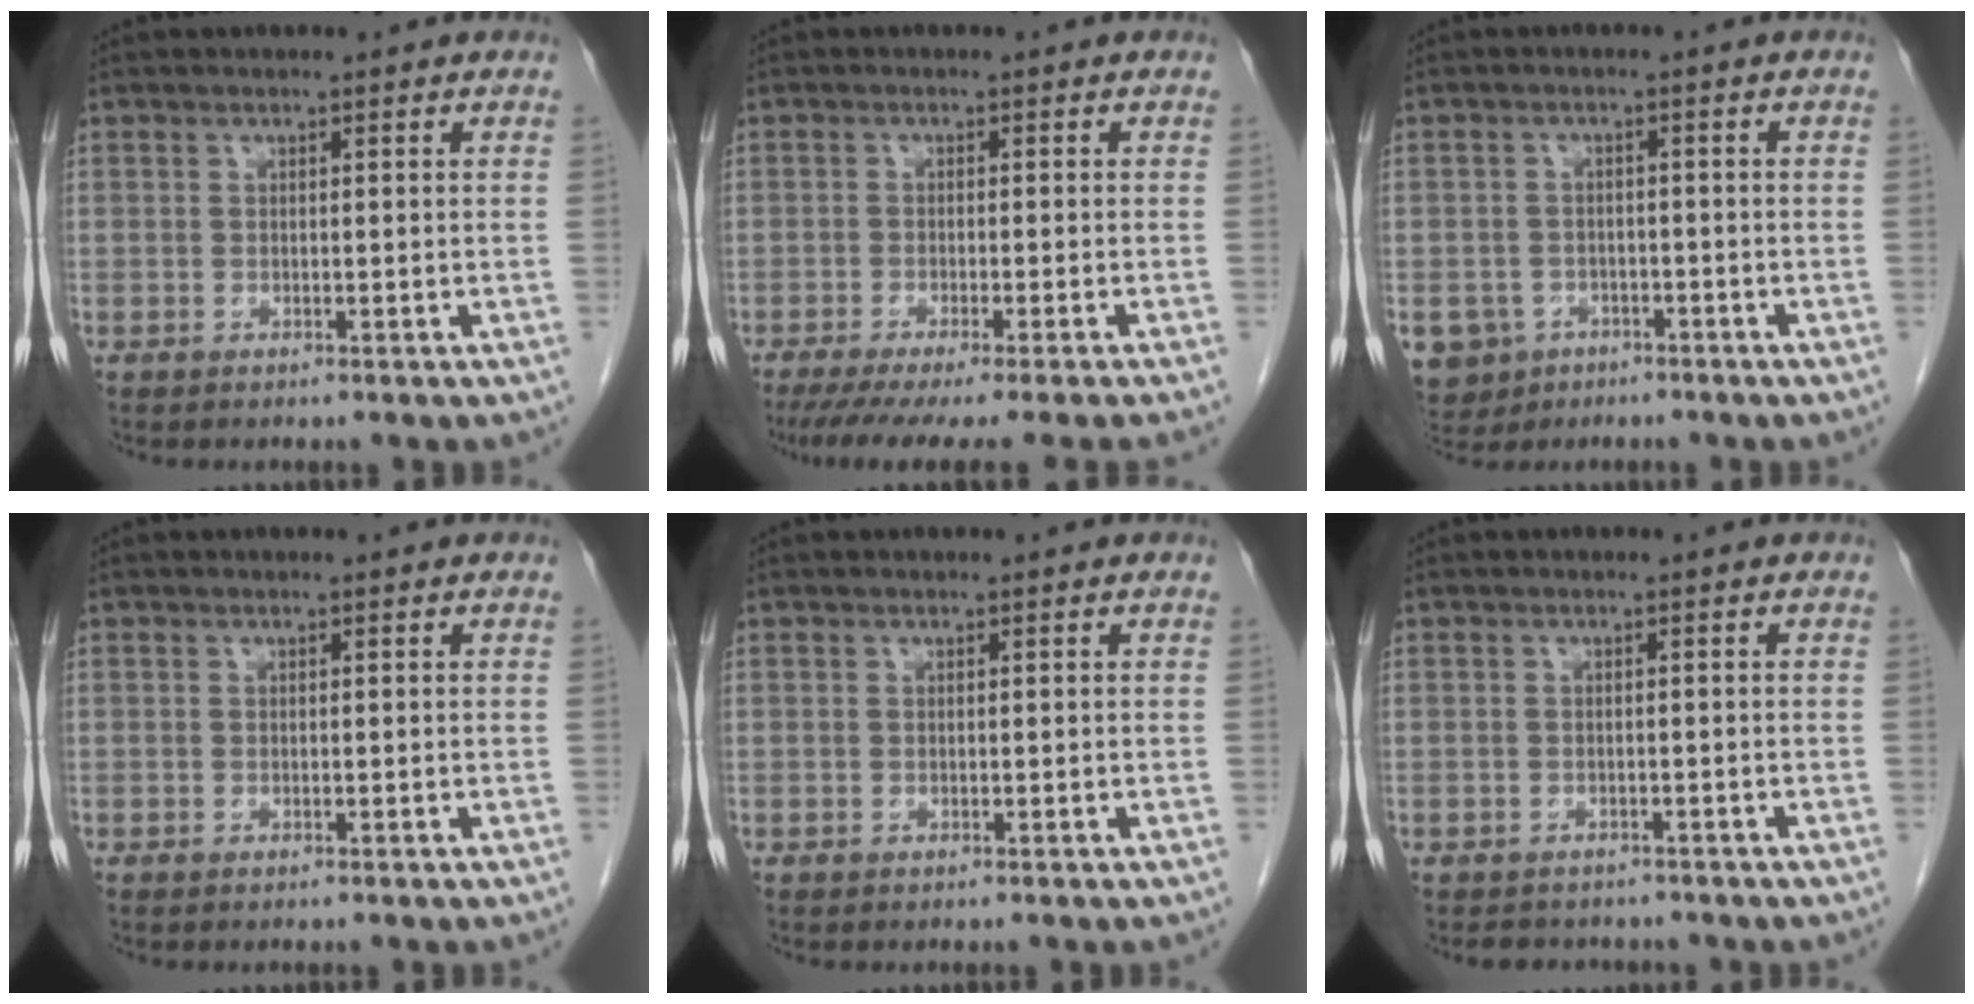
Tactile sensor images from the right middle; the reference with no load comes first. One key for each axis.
{"total": 11.9, "fx": -10.3, "fy": -1.2, "fz": 5.9, "tx": -0.064, "ty": -0.041, "tz": -0.149}
{"total": 7.0, "fx": -3.9, "fy": 5.7, "fz": 1.3, "tx": -0.033, "ty": 0.005, "tz": -0.056}
{"total": 0.0}
{"total": 0.0}
{"total": 3.7, "fx": -3.3, "fy": 1.6, "fz": 0.5, "tx": -0.010, "ty": -0.001, "tz": -0.041}